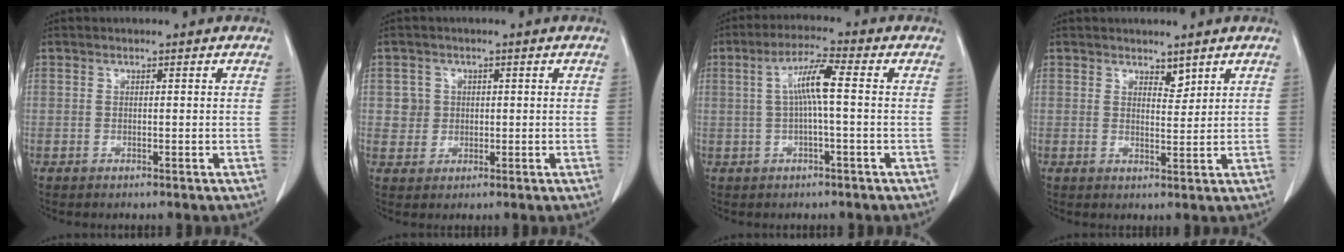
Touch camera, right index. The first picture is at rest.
{"total": 2.8, "force": [0.6, 2.8, 0.1], "torque": [0.006, 0.005, 0.012]}
{"total": 6.0, "force": [0.5, 0.2, 6.0], "torque": [-0.114, 0.016, 0.009]}
{"total": 2.1, "force": [1.7, 0.8, 1.0], "torque": [-0.014, -0.006, 0.031]}